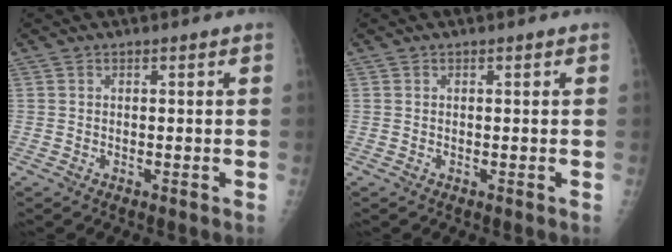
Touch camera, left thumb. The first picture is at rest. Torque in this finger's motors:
{"motor_torque": [0.01, 0.01, -0.03, -0.03, 0.00]}